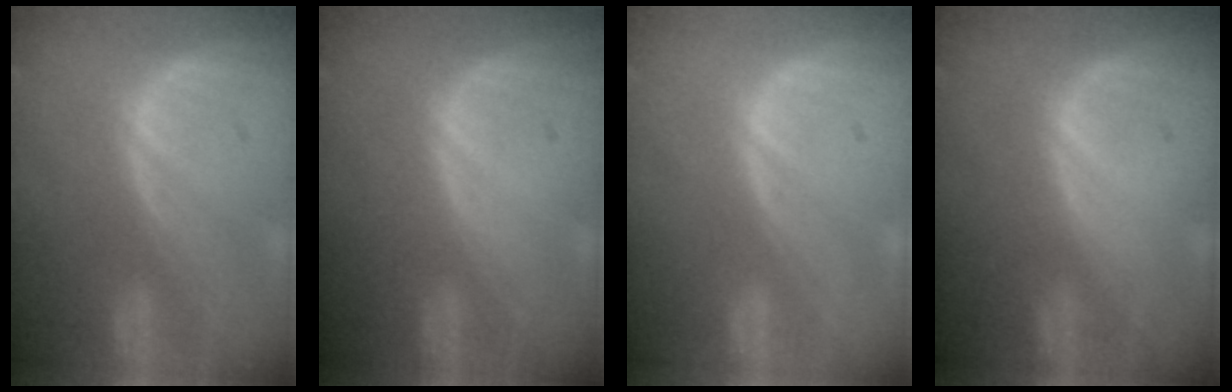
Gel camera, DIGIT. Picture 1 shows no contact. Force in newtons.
{"total": 0.0}
{"total": 0.0}
{"total": 0.0}